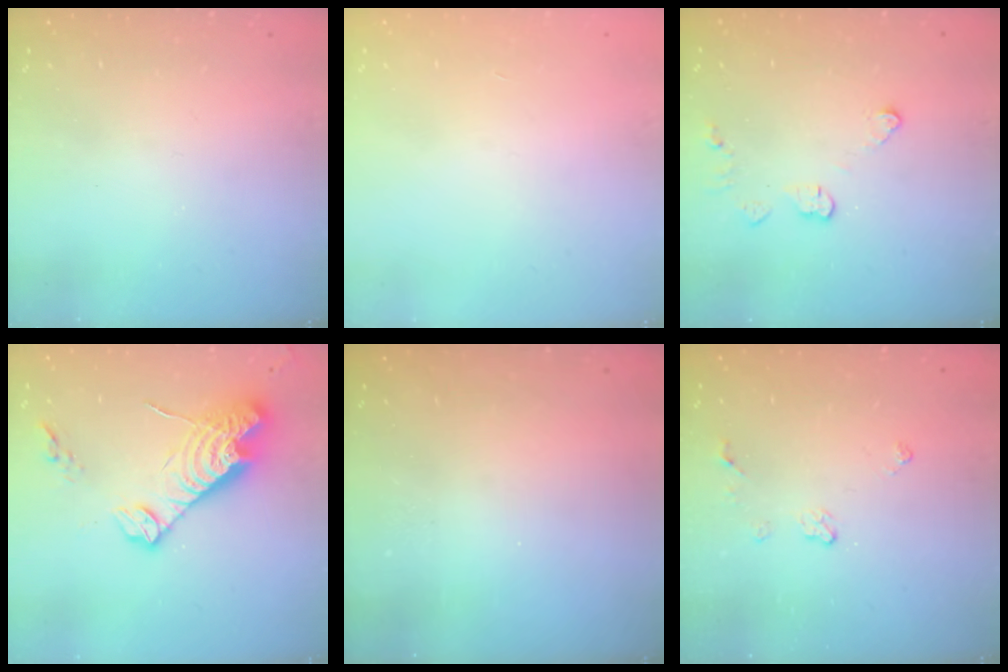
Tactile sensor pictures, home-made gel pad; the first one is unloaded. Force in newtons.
{"total": 0.0}
{"total": 4.5, "press": 4.5, "slide": 0.4}
{"total": 14.8, "press": 14.8, "slide": 1.1}
{"total": 0.0}
{"total": 3.9, "press": 3.8, "slide": 0.6}